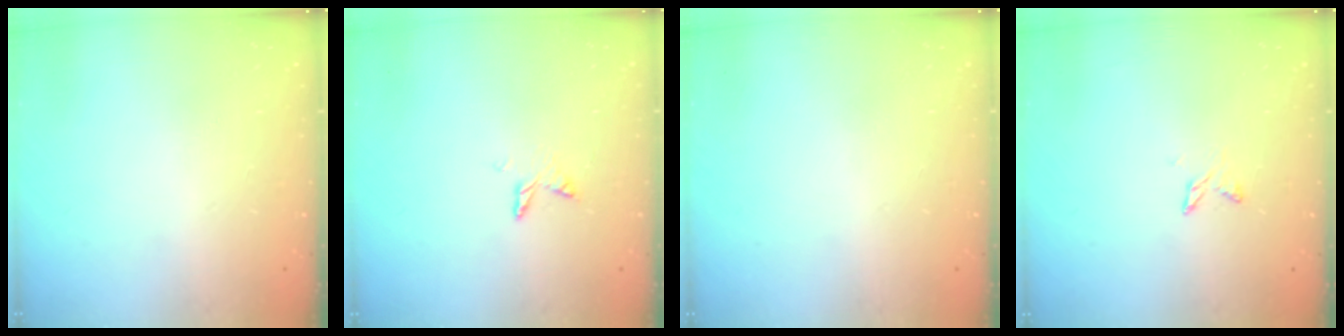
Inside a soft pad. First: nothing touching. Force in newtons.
{"total": 4.6, "press": 4.6, "slide": 0.5}
{"total": 0.0}
{"total": 2.5, "press": 2.5, "slide": 0.5}